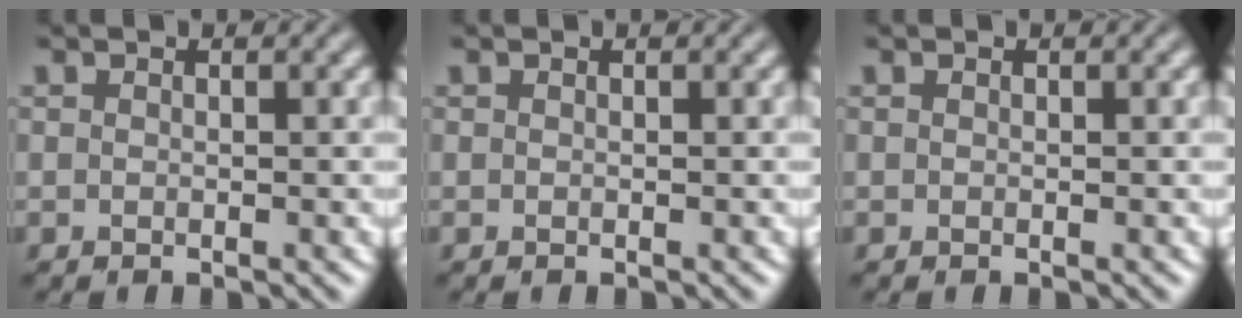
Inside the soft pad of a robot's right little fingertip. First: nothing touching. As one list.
[{"total": 0.0}, {"total": 0.0}]